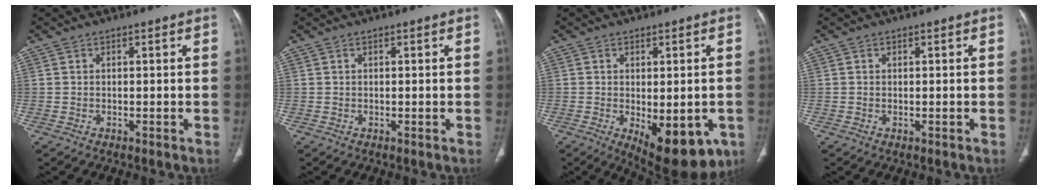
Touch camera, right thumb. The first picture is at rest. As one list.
[{"total": 0.0}, {"total": 13.9, "force": [-5.0, 6.4, 11.3], "torque": [-0.129, -0.007, -0.051]}, {"total": 0.0}]